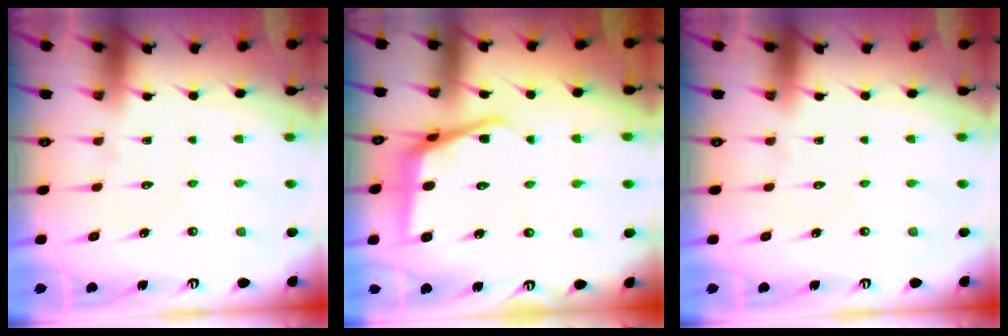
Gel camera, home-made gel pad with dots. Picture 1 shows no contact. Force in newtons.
{"total": 10.0, "press": 10.0, "slide": 1.1}
{"total": 0.0}